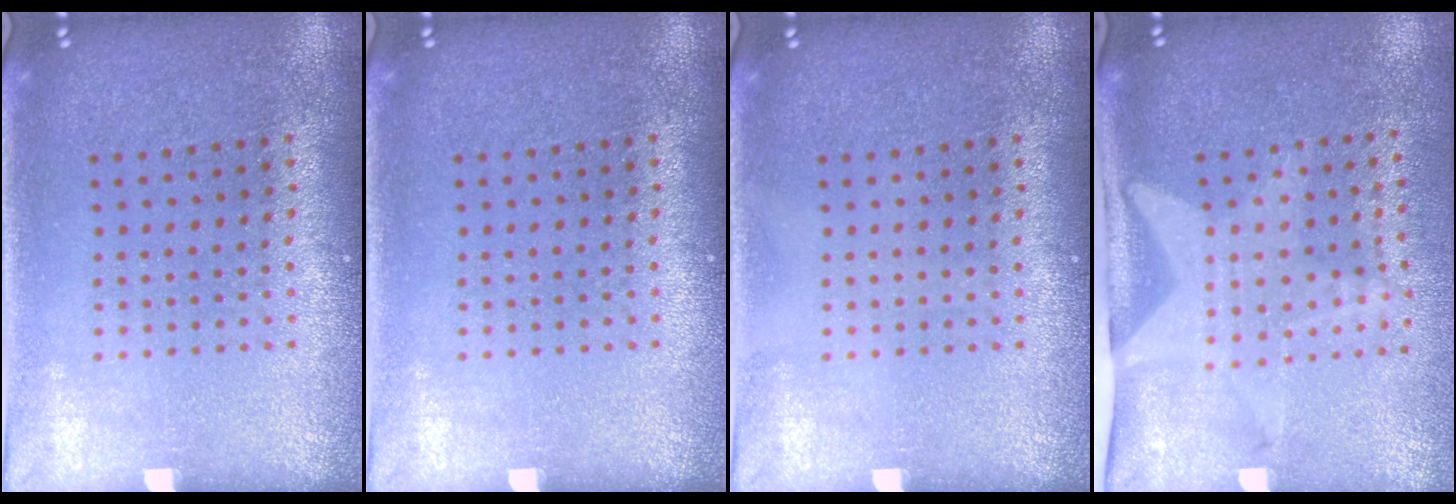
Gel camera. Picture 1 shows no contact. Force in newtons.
{"total": 0.0}
{"total": 0.0}
{"total": 2.0, "press": 1.5, "slide": 1.4}